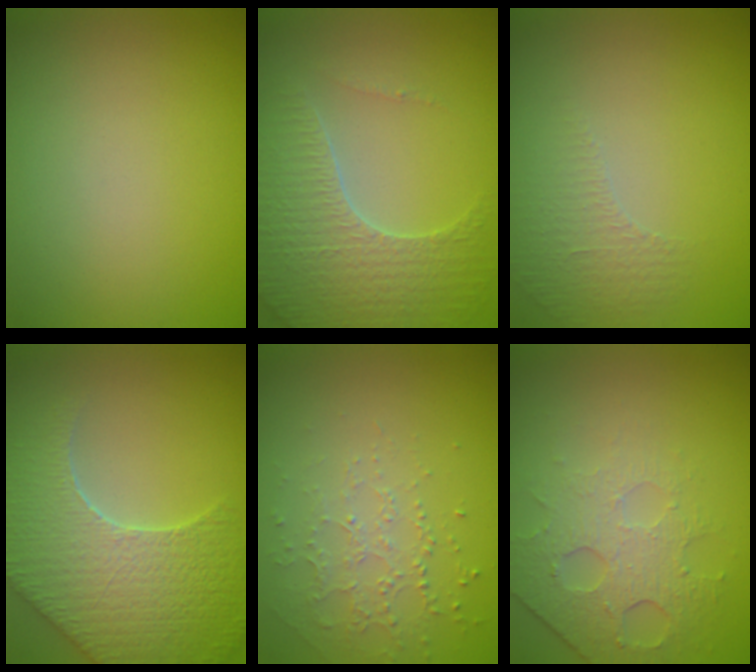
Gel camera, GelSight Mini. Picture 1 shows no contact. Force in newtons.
{"total": 4.9, "press": 4.4, "slide": 2.3}
{"total": 1.1, "press": 0.7, "slide": 0.8}
{"total": 9.0, "press": 6.3, "slide": 6.4}
{"total": 1.5, "press": 1.2, "slide": 0.9}
{"total": 4.9, "press": 3.1, "slide": 3.7}